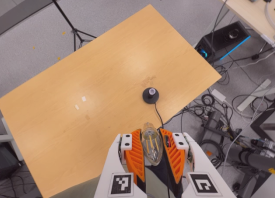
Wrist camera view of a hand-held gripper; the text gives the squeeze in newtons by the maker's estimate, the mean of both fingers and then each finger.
{"total": 21.9, "left": 24.4, "right": 19.5}